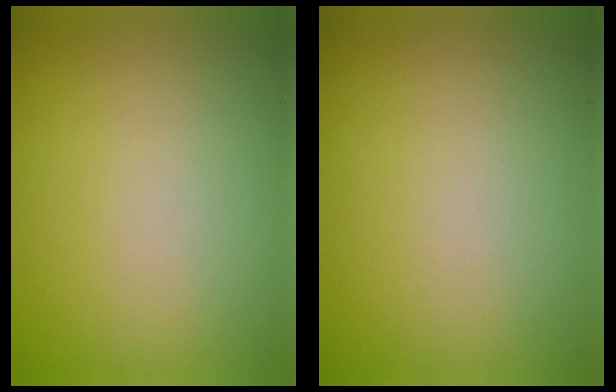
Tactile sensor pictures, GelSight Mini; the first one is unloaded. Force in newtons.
{"total": 0.0}